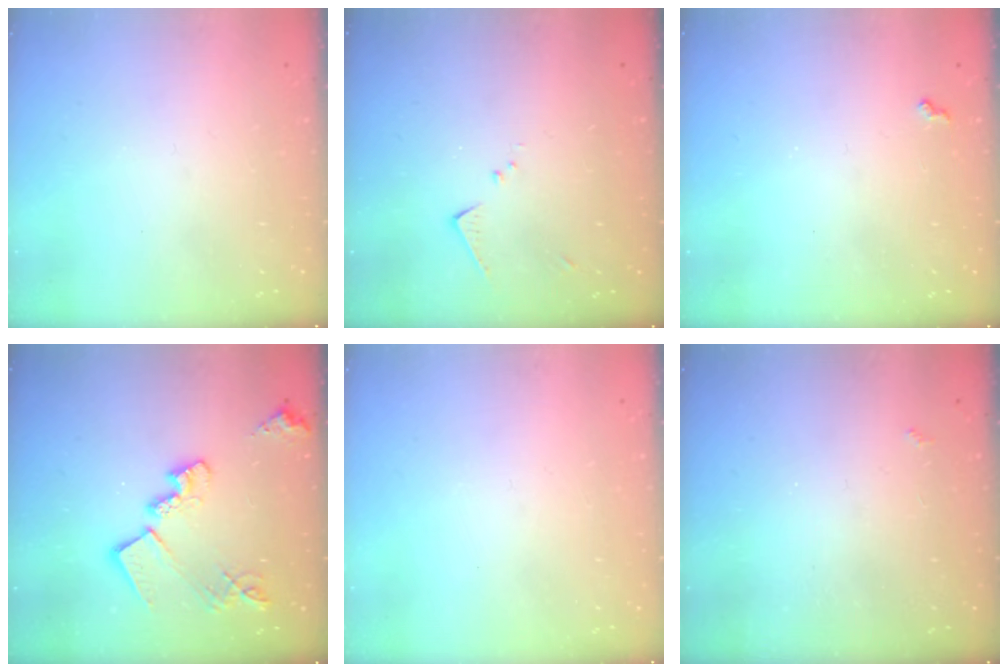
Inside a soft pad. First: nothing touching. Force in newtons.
{"total": 6.9, "press": 6.9, "slide": 0.3}
{"total": 3.9, "press": 3.9, "slide": 0.6}
{"total": 17.4, "press": 17.4, "slide": 1.1}
{"total": 0.0}
{"total": 2.1, "press": 2.0, "slide": 0.4}